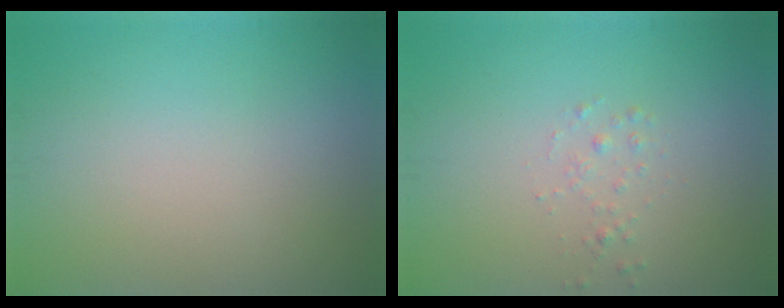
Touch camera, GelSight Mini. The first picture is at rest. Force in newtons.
{"total": 0.8, "press": 0.7, "slide": 0.1}